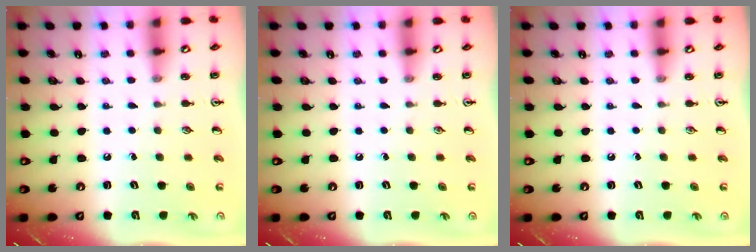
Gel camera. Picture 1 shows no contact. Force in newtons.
{"total": 0.0}
{"total": 0.0}